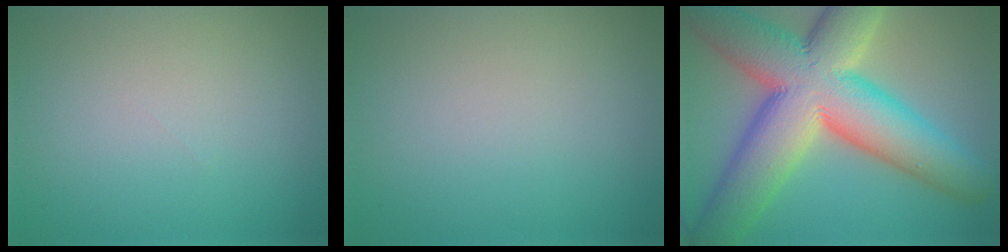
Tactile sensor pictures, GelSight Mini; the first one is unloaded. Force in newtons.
{"total": 0.0}
{"total": 15.8, "press": 15.7, "slide": 1.0}